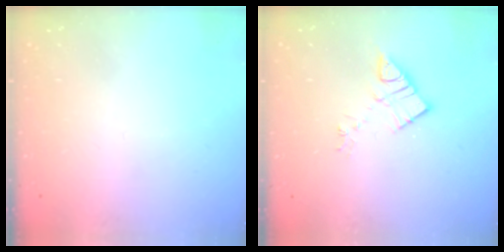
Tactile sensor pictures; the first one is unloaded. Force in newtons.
{"total": 7.9, "press": 7.9, "slide": 0.4}